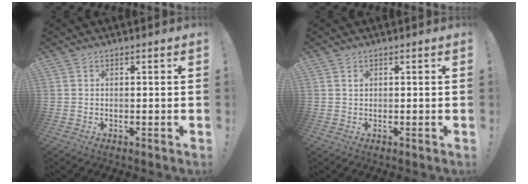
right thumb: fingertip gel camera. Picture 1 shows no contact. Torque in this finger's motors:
{"motor_torque": [0.20, 0.39, -0.19, -0.16, -0.07]}